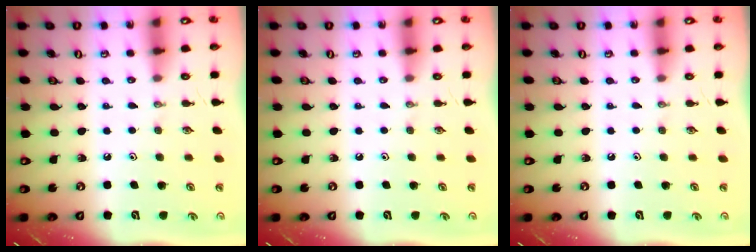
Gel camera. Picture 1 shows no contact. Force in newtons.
{"total": 0.0}
{"total": 0.0}